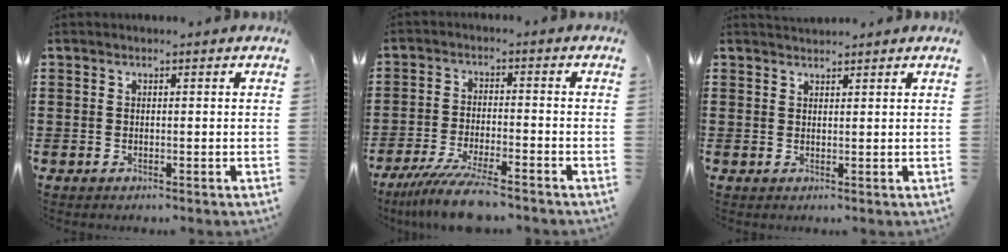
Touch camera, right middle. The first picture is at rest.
{"total": 7.6, "force": [-6.4, 0.3, 4.1], "torque": [-0.084, -0.011, -0.121]}
{"total": 1.4, "force": [1.4, 0.1, -0.1], "torque": [-0.001, 0.002, 0.028]}